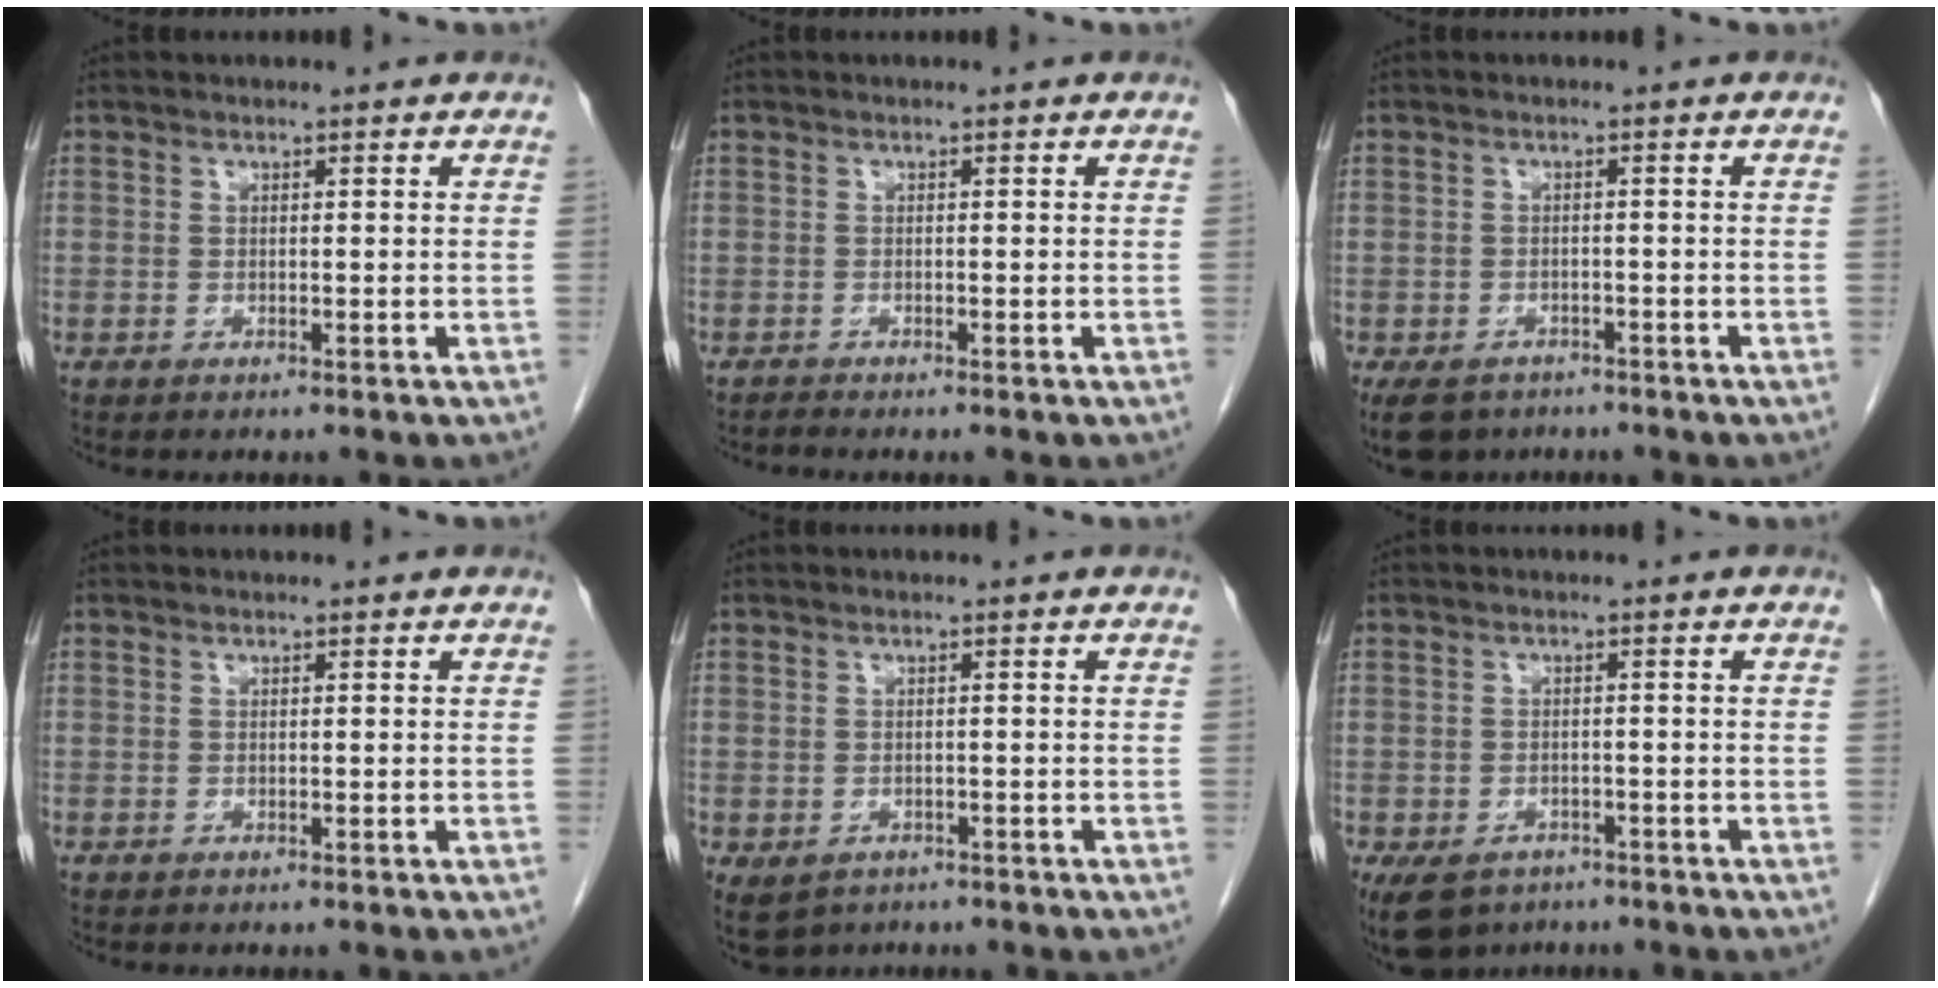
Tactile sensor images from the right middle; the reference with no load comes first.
{"total": 0.5, "force": [-0.5, -0.2, -0.1], "torque": [-0.003, -0.005, -0.009]}
{"total": 6.5, "force": [-5.0, 3.8, 2.0], "torque": [-0.036, -0.004, -0.076]}
{"total": 0.0}
{"total": 5.5, "force": [-3.3, 3.9, 2.0], "torque": [-0.040, -0.003, -0.043]}
{"total": 7.4, "force": [-5.2, 4.7, 2.4], "torque": [-0.047, -0.001, -0.075]}